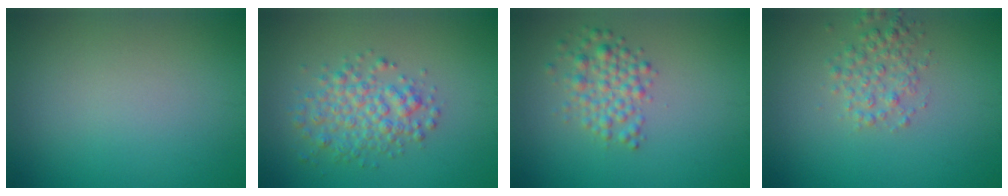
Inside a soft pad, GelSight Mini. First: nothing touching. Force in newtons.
{"total": 3.6, "press": 3.6, "slide": 0.1}
{"total": 2.8, "press": 2.8, "slide": 0.0}
{"total": 2.4, "press": 2.4, "slide": 0.1}